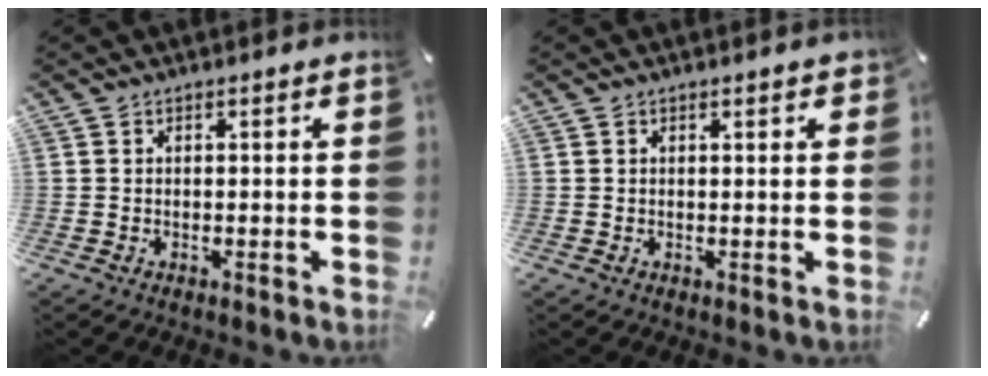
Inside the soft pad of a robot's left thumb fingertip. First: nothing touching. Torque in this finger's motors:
{"motor_torque": [0.06, -0.19, -0.06, 0.10, -0.02]}